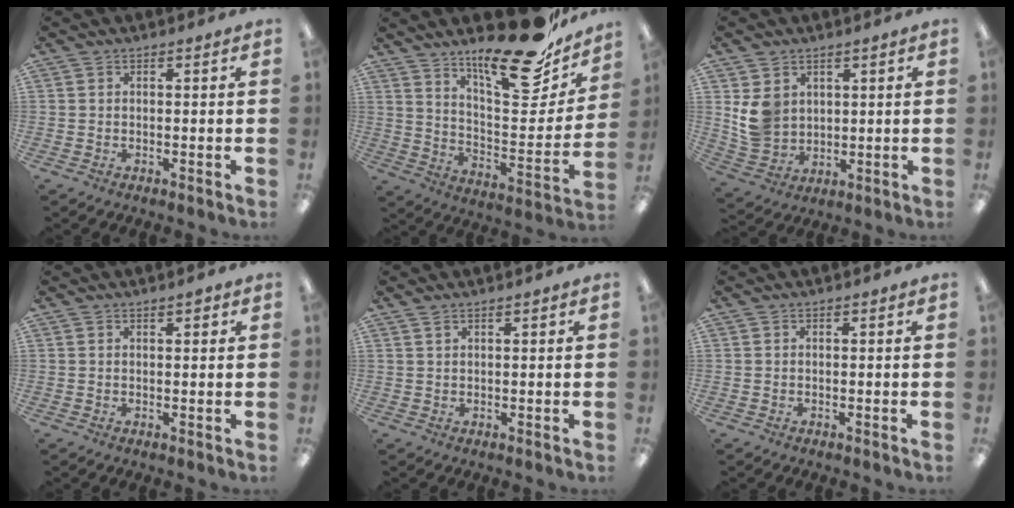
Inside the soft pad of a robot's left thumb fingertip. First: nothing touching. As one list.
[{"total": 22.2, "force": [17.2, 6.1, 12.5], "torque": [-0.185, -0.123, 0.283]}, {"total": 8.0, "force": [2.5, 6.9, 3.1], "torque": [-0.056, 0.002, 0.053]}, {"total": 1.1, "force": [0.7, 0.5, 0.6], "torque": [-0.003, -0.002, 0.011]}, {"total": 1.2, "force": [0.8, 0.6, 0.6], "torque": [-0.014, 0.002, 0.014]}, {"total": 0.0}]